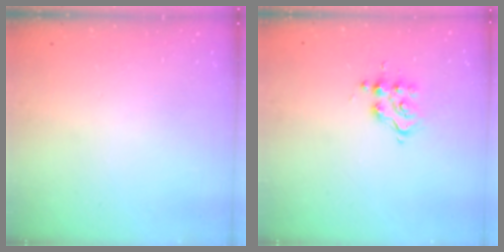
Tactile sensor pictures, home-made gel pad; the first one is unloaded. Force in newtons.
{"total": 5.7, "press": 5.7, "slide": 0.1}